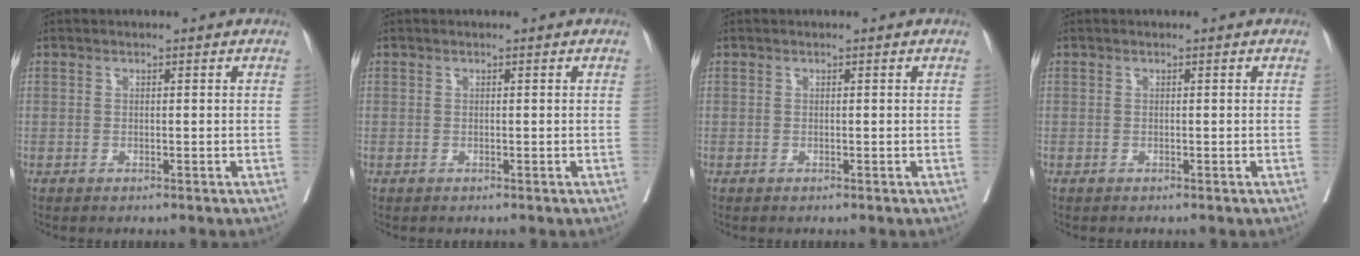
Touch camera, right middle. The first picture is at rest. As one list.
[{"total": 0.0}, {"total": 0.0}, {"total": 0.0}]